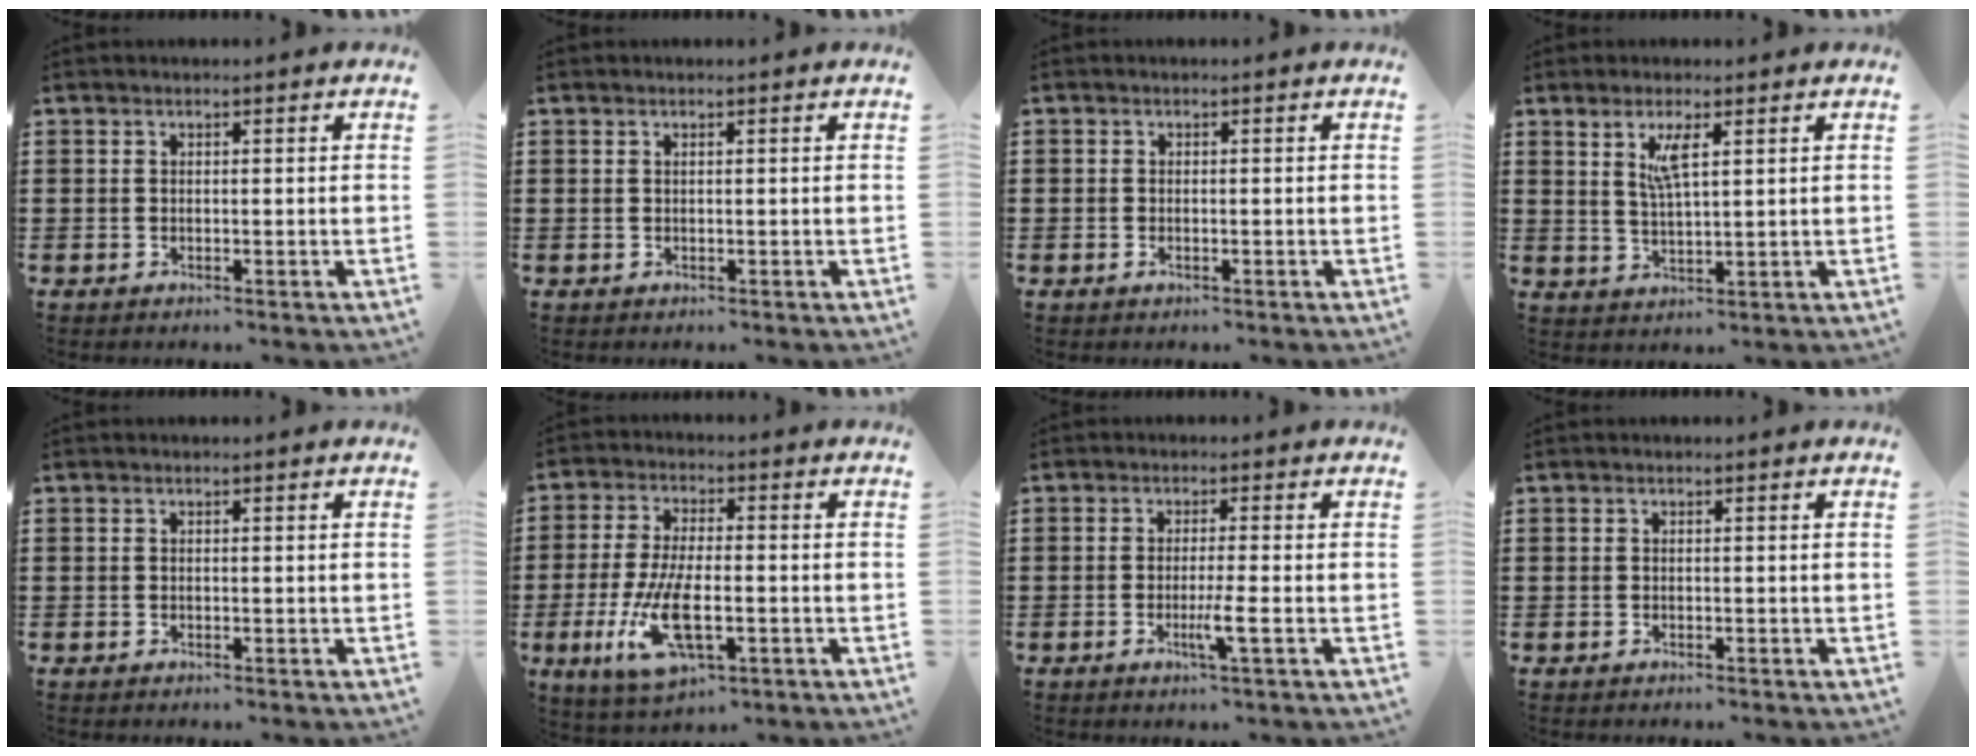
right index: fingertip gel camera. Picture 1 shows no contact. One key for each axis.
{"total": 0.0}
{"total": 0.6, "fx": -0.4, "fy": 0.4, "fz": 0.2, "tx": -0.004, "ty": -0.001, "tz": -0.007}
{"total": 4.1, "fx": 2.0, "fy": 0.9, "fz": 3.5, "tx": -0.075, "ty": 0.004, "tz": 0.033}
{"total": 0.0}
{"total": 10.5, "fx": -3.0, "fy": 4.3, "fz": 9.1, "tx": -0.208, "ty": -0.019, "tz": -0.054}
{"total": 3.8, "fx": -1.3, "fy": -0.3, "fz": 3.6, "tx": -0.066, "ty": -0.015, "tz": -0.026}
{"total": 0.0}